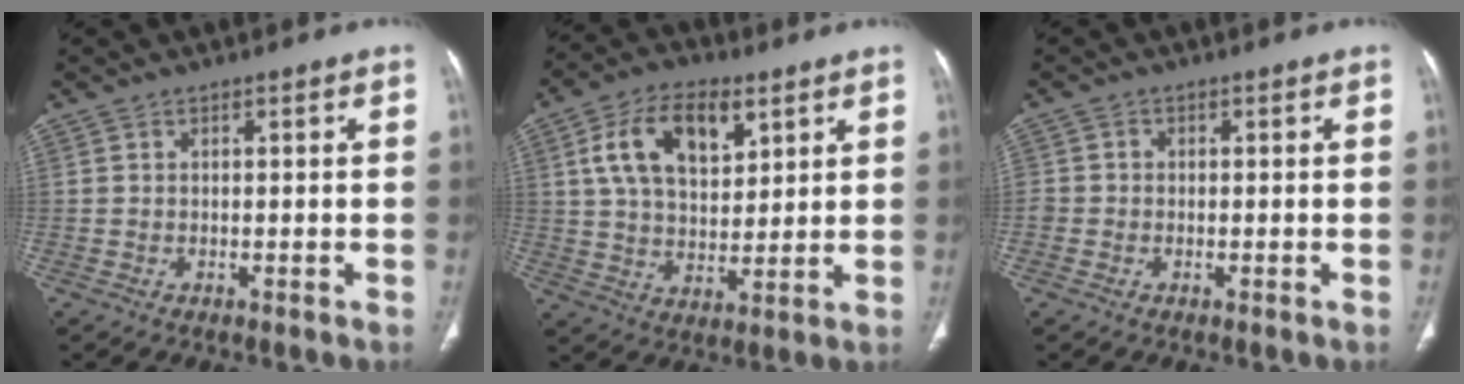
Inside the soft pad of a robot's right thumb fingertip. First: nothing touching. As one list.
[{"total": 14.2, "force": [5.7, 8.1, 10.1], "torque": [-0.155, -0.010, 0.105]}, {"total": 2.0, "force": [-0.5, 1.9, 0.5], "torque": [0.001, 0.008, -0.011]}]